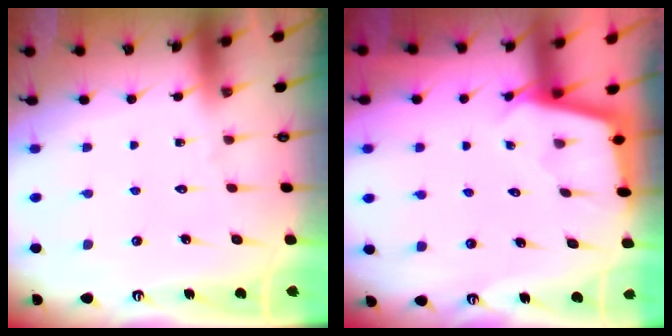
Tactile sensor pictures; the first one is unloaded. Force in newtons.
{"total": 2.1, "press": 2.1, "slide": 0.2}